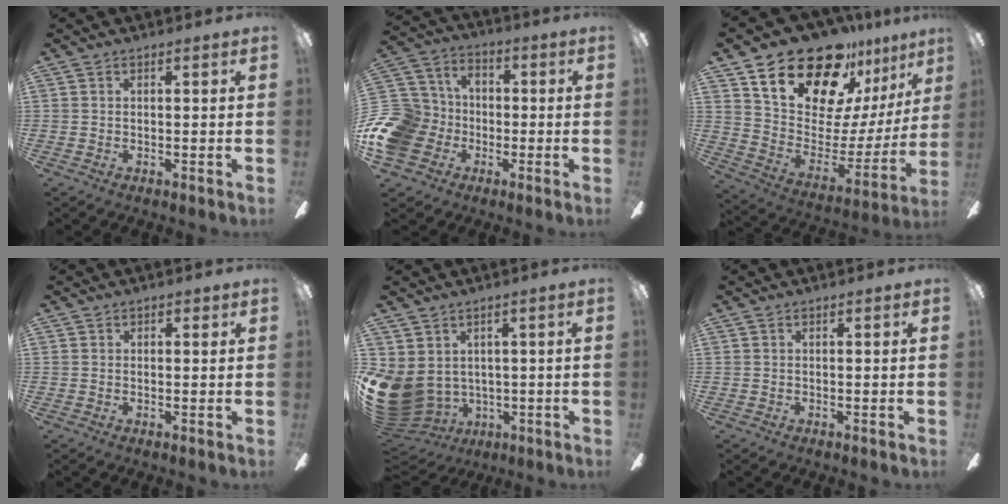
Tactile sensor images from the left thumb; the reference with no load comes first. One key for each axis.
{"total": 15.5, "fx": -5.3, "fy": 13.0, "fz": 6.6, "tx": -0.142, "ty": 0.049, "tz": -0.094}
{"total": 23.2, "fx": 17.9, "fy": 10.6, "fz": 10.4, "tx": -0.171, "ty": -0.128, "tz": 0.327}
{"total": 0.5, "fx": 0.2, "fy": 0.5, "fz": 0.1, "tx": 0.004, "ty": 0.000, "tz": 0.002}
{"total": 9.7, "fx": 0.2, "fy": 8.4, "fz": 5.0, "tx": -0.161, "ty": -0.018, "tz": 0.009}
{"total": 0.0}